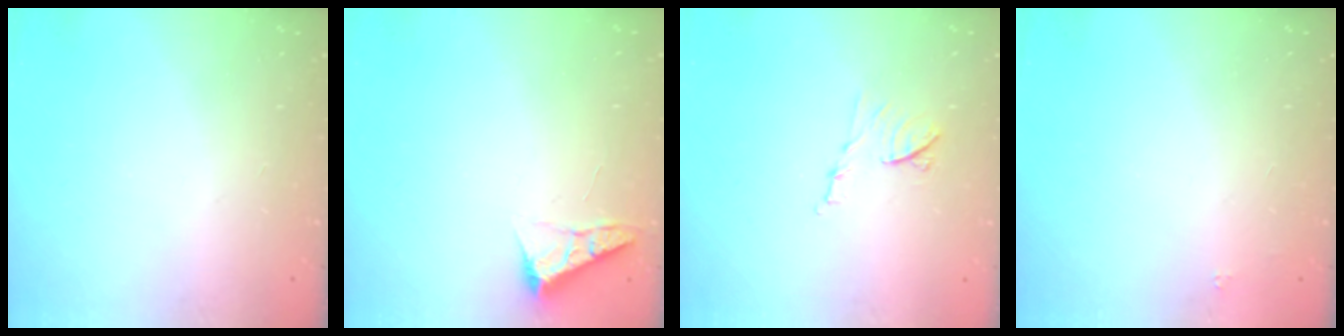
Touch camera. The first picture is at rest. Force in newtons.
{"total": 4.0, "press": 4.0, "slide": 0.5}
{"total": 7.4, "press": 7.4, "slide": 0.4}
{"total": 1.6, "press": 1.5, "slide": 0.2}